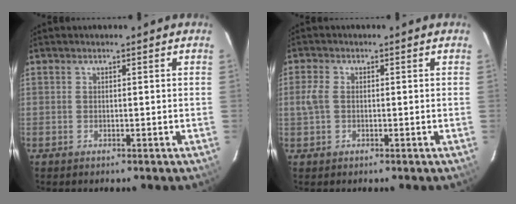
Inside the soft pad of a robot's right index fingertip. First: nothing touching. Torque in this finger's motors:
{"motor_torque": [0.14, 0.10, 0.07, 0.03]}